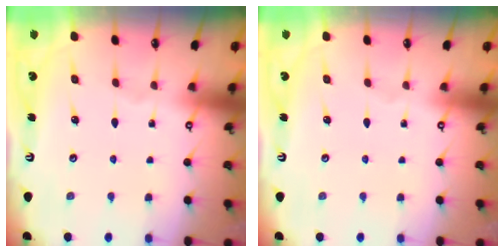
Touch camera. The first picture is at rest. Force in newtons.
{"total": 0.0}